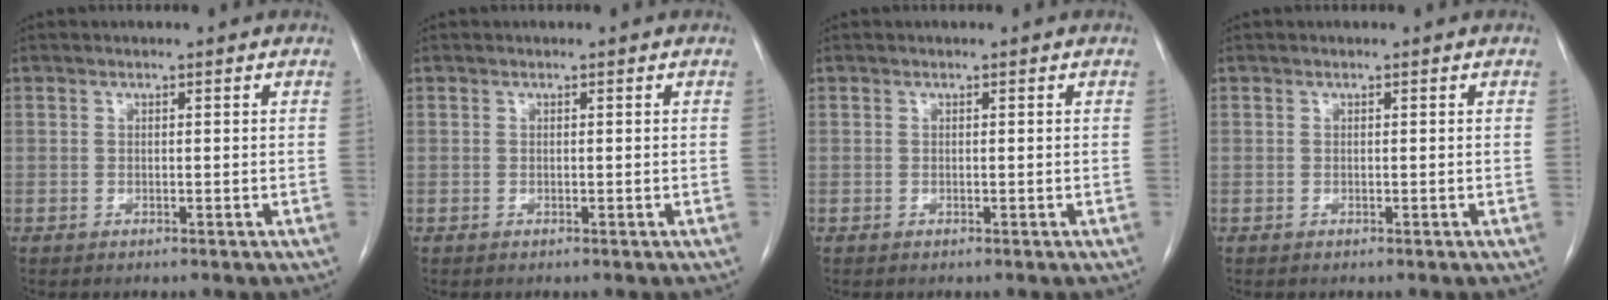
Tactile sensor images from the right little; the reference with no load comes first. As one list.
[{"total": 0.0}, {"total": 0.0}, {"total": 0.0}]